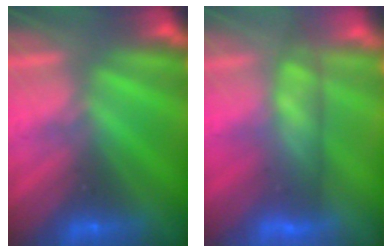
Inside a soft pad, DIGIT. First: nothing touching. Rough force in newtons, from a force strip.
{"total": 3.7}